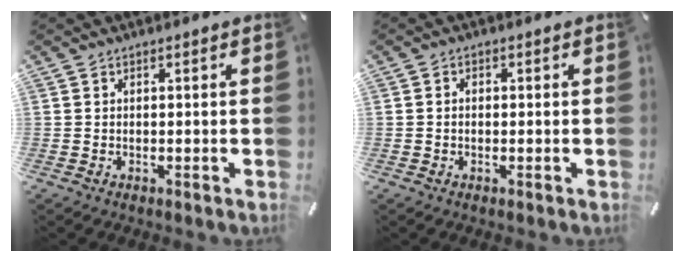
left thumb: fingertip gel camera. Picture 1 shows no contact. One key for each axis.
{"total": 1.1, "fx": -0.3, "fy": 0.8, "fz": 0.7, "tx": -0.014, "ty": 0.003, "tz": -0.006}